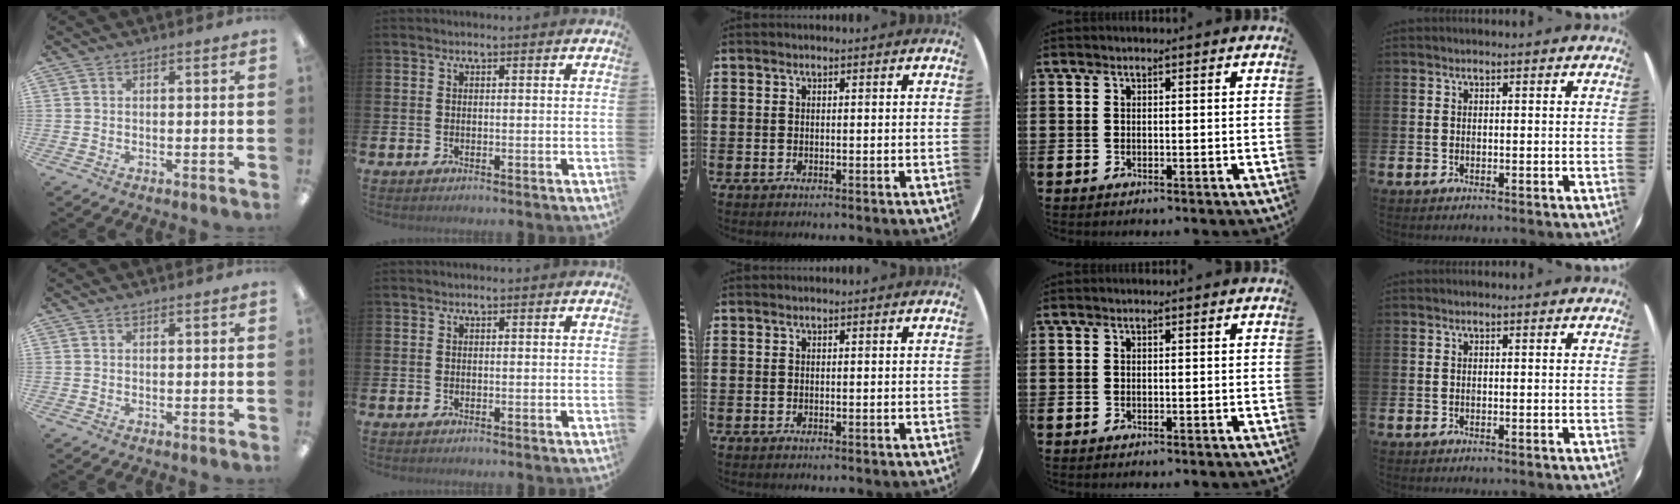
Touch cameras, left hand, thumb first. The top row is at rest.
{}